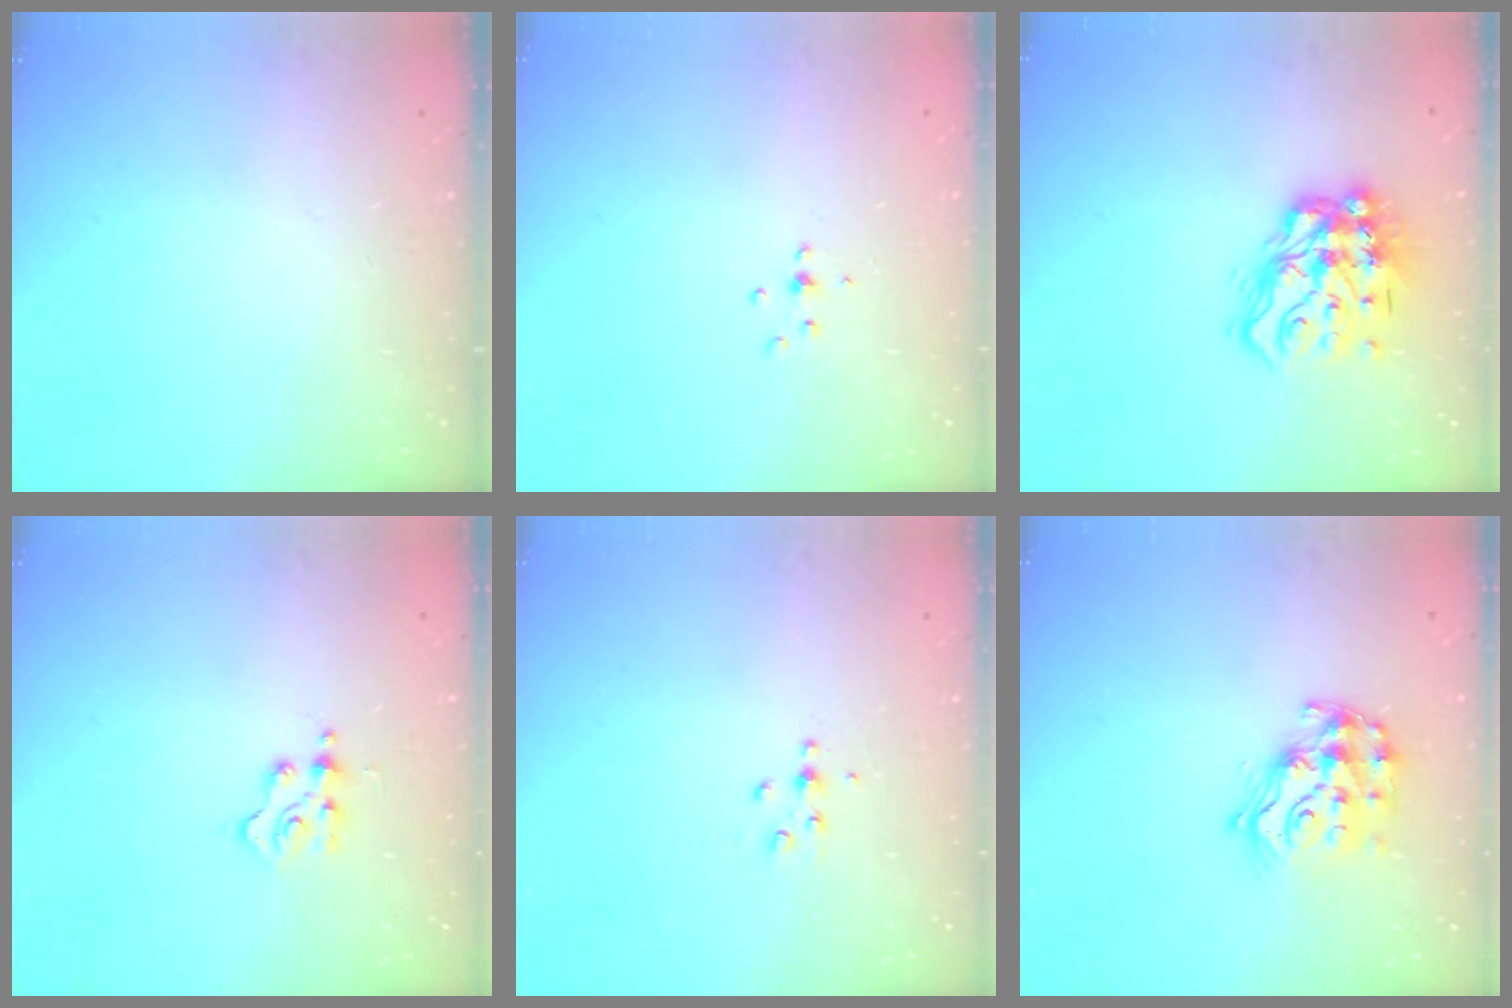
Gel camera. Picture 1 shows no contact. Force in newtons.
{"total": 4.0, "press": 3.8, "slide": 1.2}
{"total": 15.7, "press": 15.7, "slide": 1.0}
{"total": 2.7, "press": 2.7, "slide": 0.3}
{"total": 3.7, "press": 3.7, "slide": 0.6}
{"total": 15.5, "press": 15.5, "slide": 1.1}